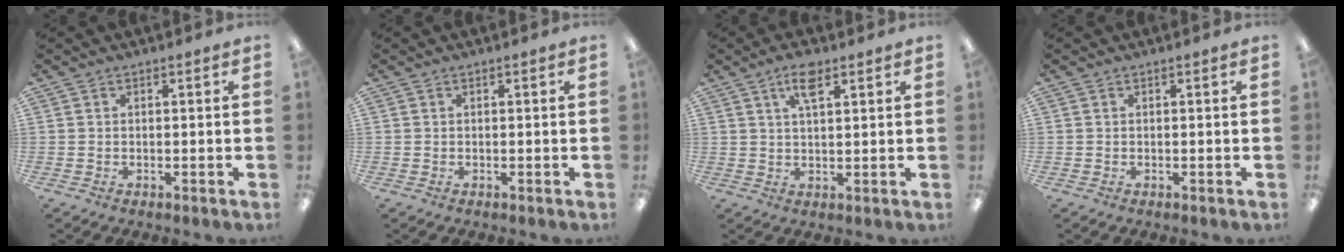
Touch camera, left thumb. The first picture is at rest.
{"total": 0.0}
{"total": 6.2, "force": [3.6, 2.4, 4.5], "torque": [-0.081, 0.000, 0.060]}
{"total": 0.0}